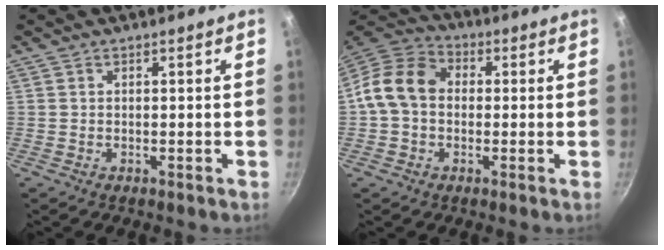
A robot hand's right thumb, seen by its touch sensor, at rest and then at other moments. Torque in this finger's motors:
{"motor_torque": [-0.28, 0.53, 0.13, -0.13, 0.09]}